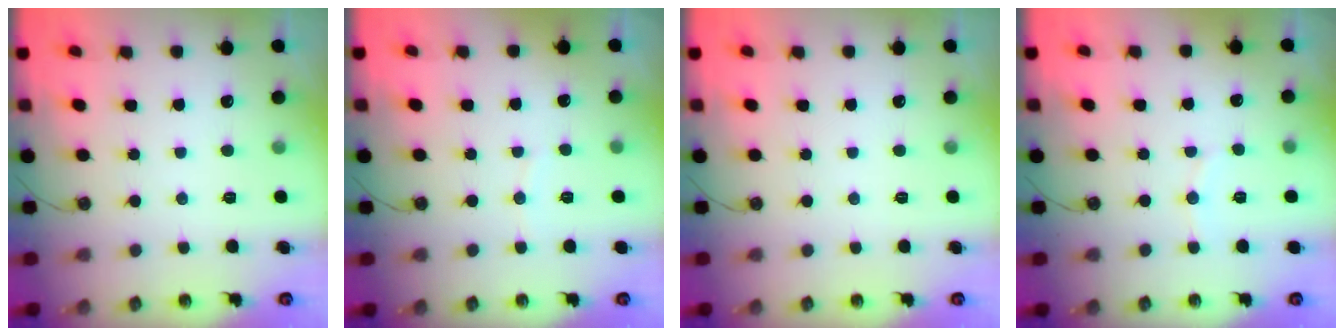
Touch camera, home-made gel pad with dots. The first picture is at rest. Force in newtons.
{"total": 2.4, "press": 2.4, "slide": 0.3}
{"total": 0.0}
{"total": 4.5, "press": 4.4, "slide": 0.9}